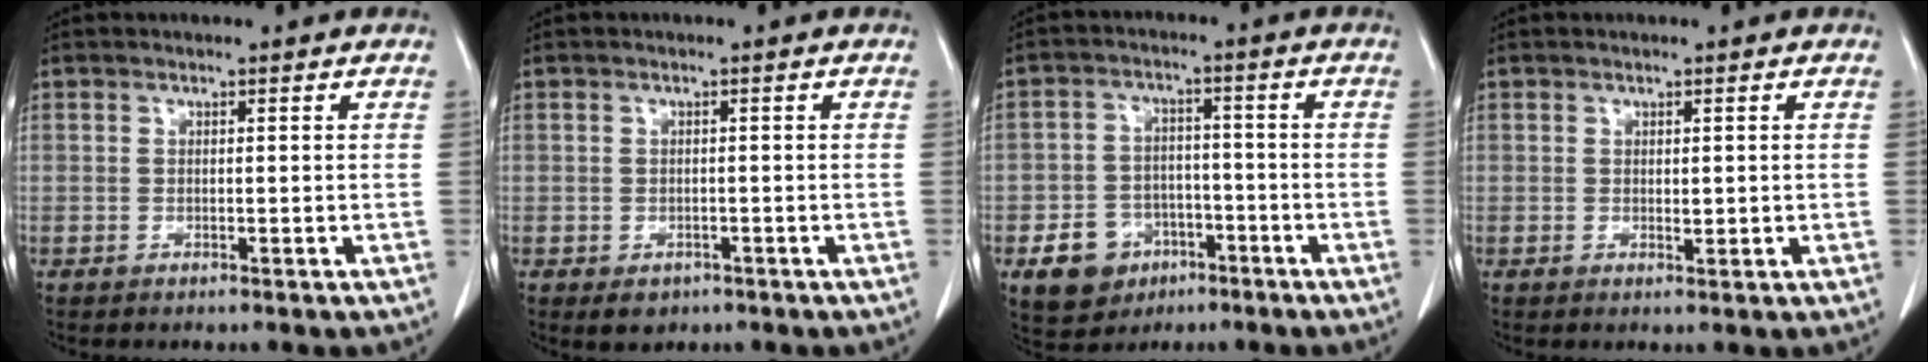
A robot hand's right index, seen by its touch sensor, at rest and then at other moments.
{"total": 1.5, "force": [-0.7, 1.3, 0.5], "torque": [-0.007, 0.002, -0.001]}
{"total": 8.7, "force": [-4.1, 6.9, 3.4], "torque": [-0.067, 0.012, -0.059]}
{"total": 1.1, "force": [0.1, 0.6, 1.0], "torque": [-0.014, -0.004, 0.005]}